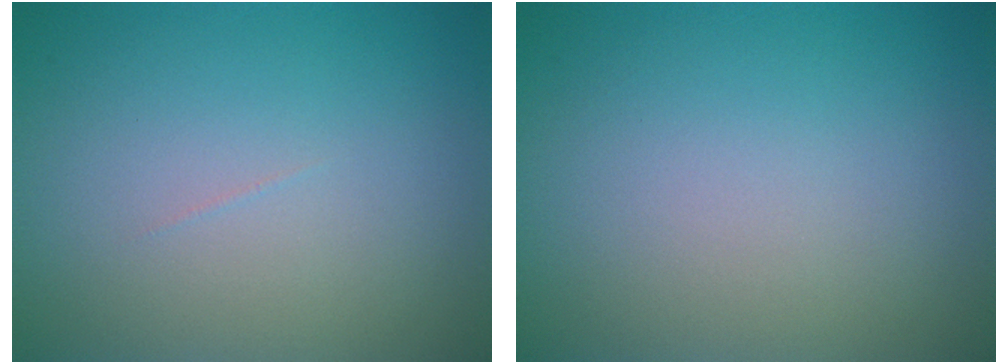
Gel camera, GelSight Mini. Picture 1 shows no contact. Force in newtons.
{"total": 0.0}